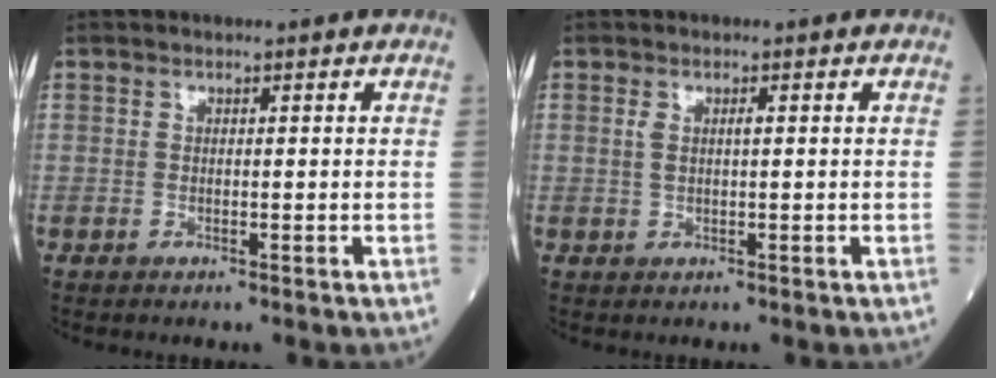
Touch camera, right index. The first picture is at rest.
{"total": 1.7, "force": [0.4, 0.4, 1.6], "torque": [-0.037, 0.008, 0.009]}